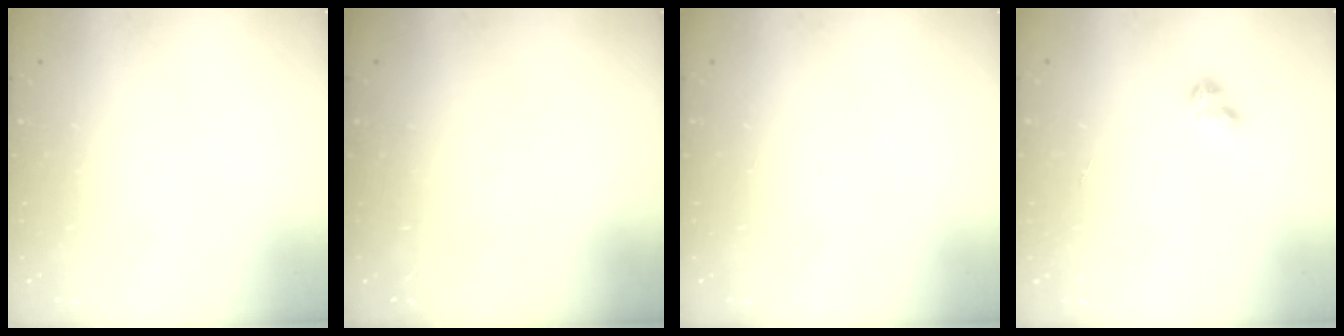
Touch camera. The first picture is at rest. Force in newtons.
{"total": 0.0}
{"total": 0.0}
{"total": 1.9, "press": 1.9, "slide": 0.2}